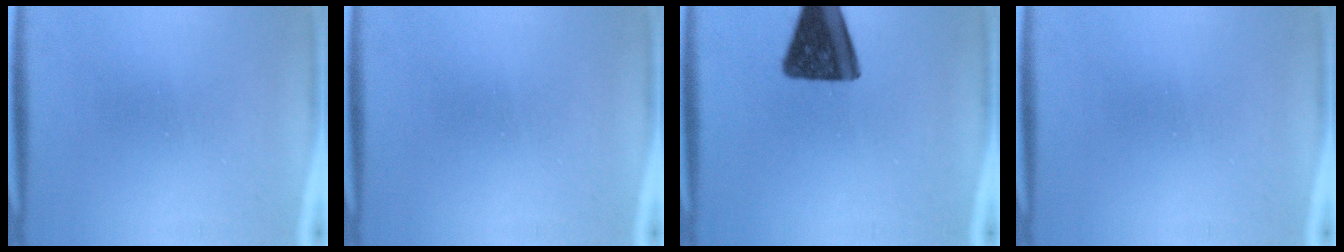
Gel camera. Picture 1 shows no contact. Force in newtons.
{"total": 0.0}
{"total": 15.1}
{"total": 0.0}